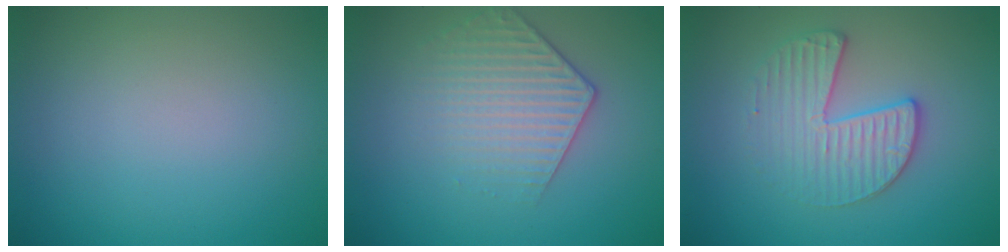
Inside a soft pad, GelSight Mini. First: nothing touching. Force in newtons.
{"total": 3.1, "press": 3.0, "slide": 1.0}
{"total": 3.3, "press": 3.0, "slide": 1.3}